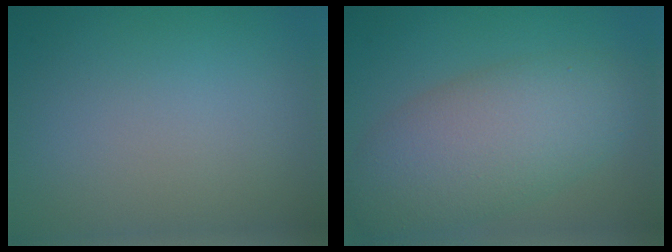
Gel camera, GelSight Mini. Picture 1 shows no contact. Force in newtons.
{"total": 7.9, "press": 7.9, "slide": 0.3}